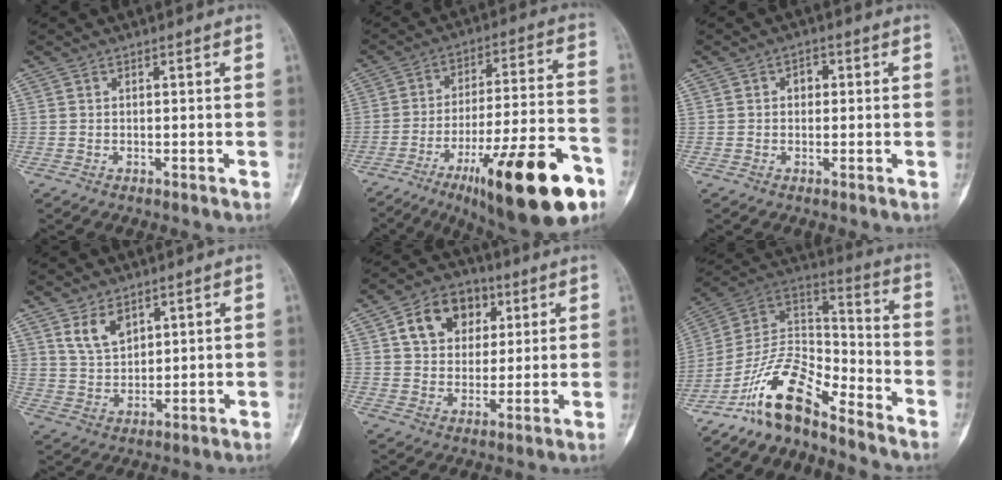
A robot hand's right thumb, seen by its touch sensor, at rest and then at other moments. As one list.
[{"total": 25.2, "force": [-13.3, 6.0, 20.5], "torque": [-0.272, 0.062, -0.199]}, {"total": 2.2, "force": [0.2, 1.8, 1.3], "torque": [-0.008, 0.007, -0.001]}, {"total": 6.3, "force": [3.7, 3.8, 3.4], "torque": [-0.047, -0.026, 0.080]}, {"total": 11.7, "force": [4.3, 8.8, 6.4], "torque": [-0.068, -0.005, 0.069]}, {"total": 14.1, "force": [-11.0, 4.6, 7.6], "torque": [-0.129, 0.101, -0.212]}]